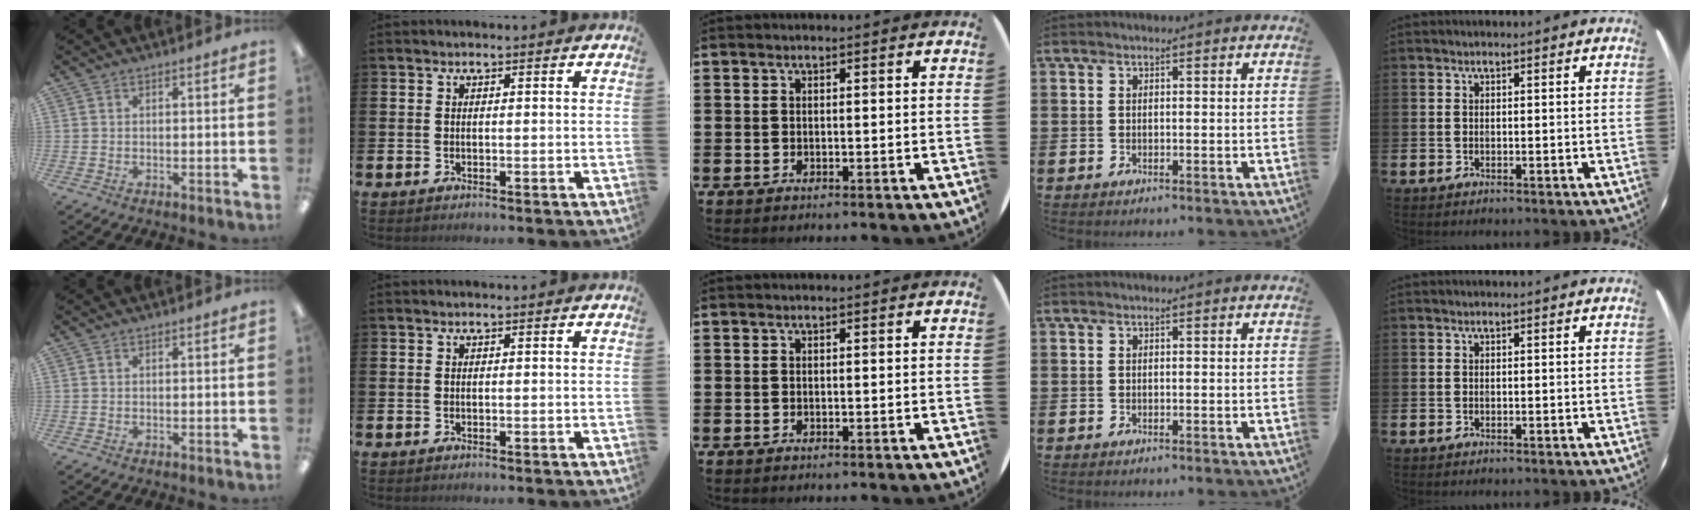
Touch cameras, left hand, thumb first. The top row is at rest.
{}